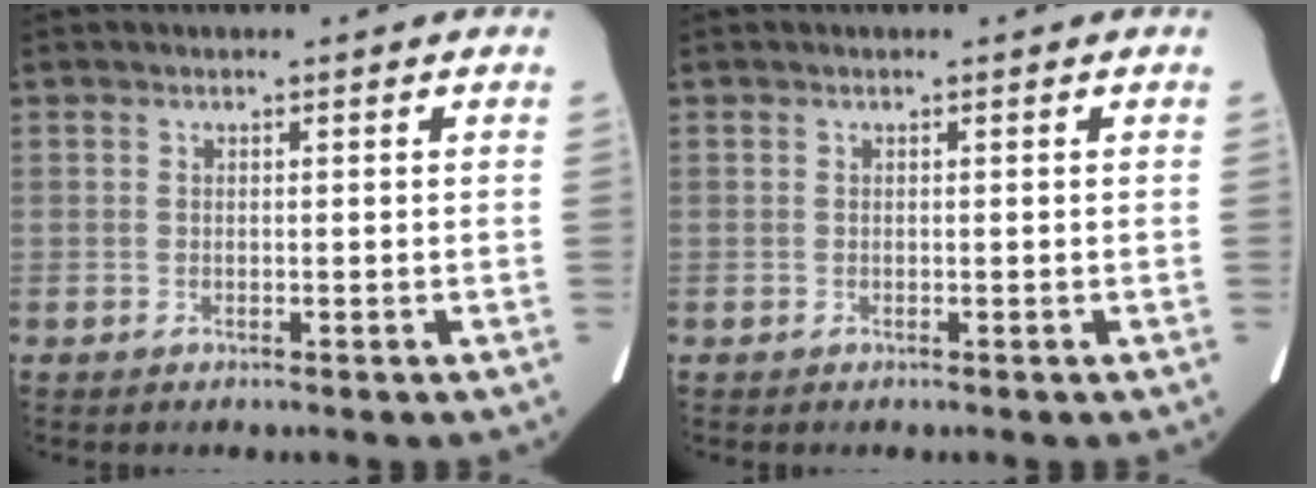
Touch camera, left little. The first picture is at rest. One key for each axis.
{"total": 0.0}